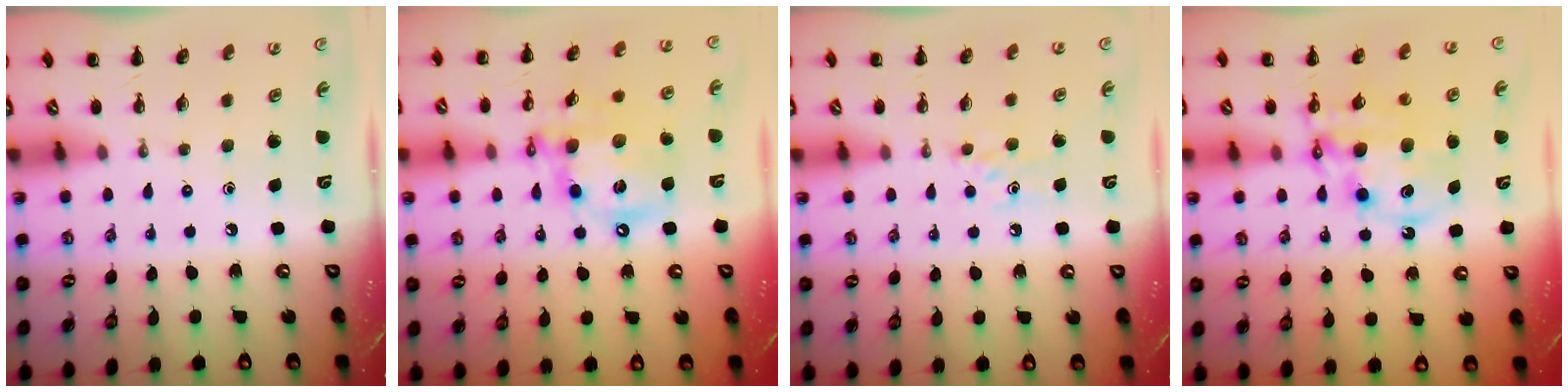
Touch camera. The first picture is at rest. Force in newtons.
{"total": 15.1, "press": 14.7, "slide": 3.3}
{"total": 4.5, "press": 4.3, "slide": 1.5}
{"total": 11.8, "press": 11.5, "slide": 2.6}